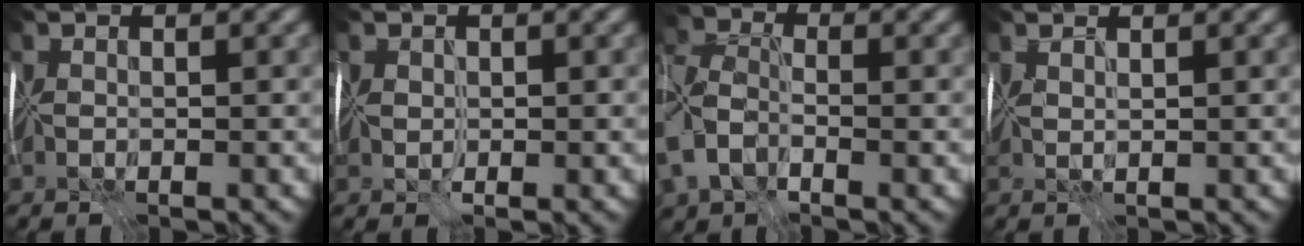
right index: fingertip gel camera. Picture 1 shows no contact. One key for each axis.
{"total": 0.0}
{"total": 6.3, "fx": -3.4, "fy": 3.6, "fz": 3.9, "tx": -0.108, "ty": -0.021, "tz": -0.073}
{"total": 1.3, "fx": 0.5, "fy": -1.2, "fz": -0.3, "tx": -0.005, "ty": -0.004, "tz": 0.018}